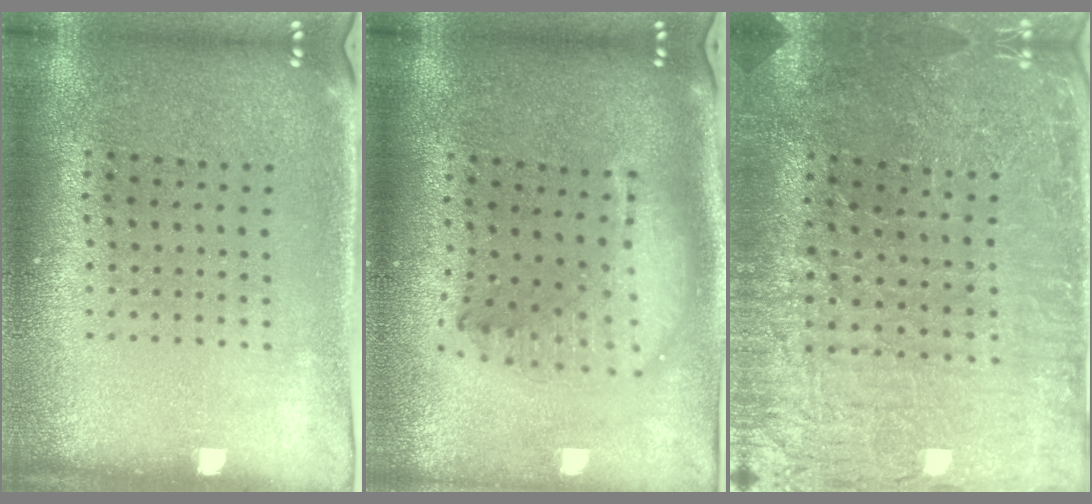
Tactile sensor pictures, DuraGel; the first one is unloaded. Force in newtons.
{"total": 2.2, "press": 1.7, "slide": 1.3}
{"total": 3.4, "press": 3.4, "slide": 0.3}